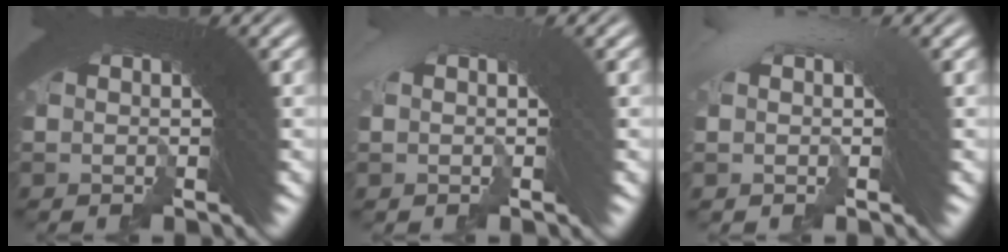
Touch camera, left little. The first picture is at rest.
{"total": 0.6, "force": [-0.2, -0.6, 0.0], "torque": [0.007, 0.021, -0.004]}
{"total": 1.2, "force": [0.5, 0.0, 1.1], "torque": [-0.010, 0.034, 0.000]}